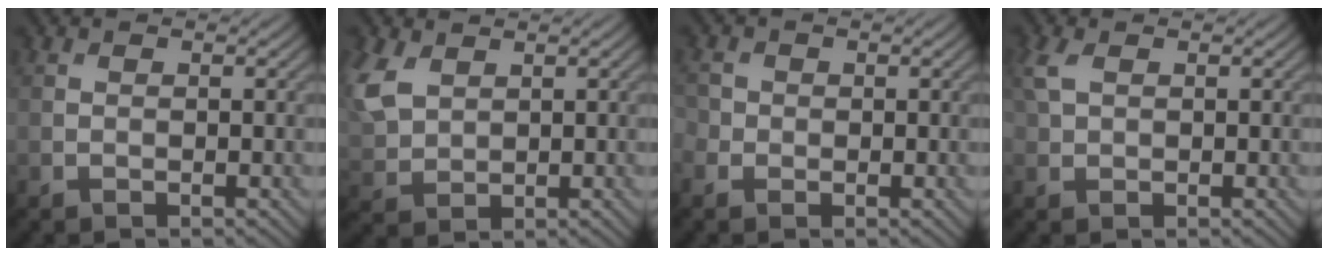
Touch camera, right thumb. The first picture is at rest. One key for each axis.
{"total": 7.0, "fx": 3.0, "fy": 4.5, "fz": 4.5, "tx": -0.151, "ty": 0.013, "tz": 0.068}
{"total": 1.8, "fx": -0.4, "fy": 1.7, "fz": 0.5, "tx": -0.013, "ty": -0.002, "tz": -0.012}
{"total": 3.1, "fx": 1.1, "fy": 2.0, "fz": 2.1, "tx": -0.062, "ty": 0.008, "tz": 0.023}